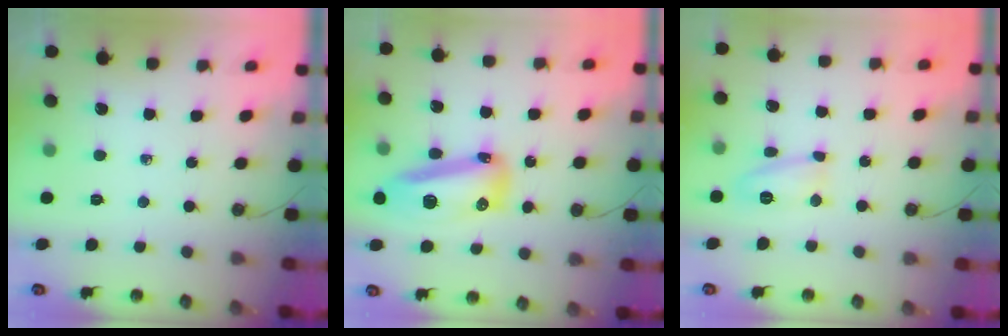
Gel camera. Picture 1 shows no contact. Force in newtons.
{"total": 14.5, "press": 14.4, "slide": 2.1}
{"total": 9.2, "press": 9.2, "slide": 1.2}